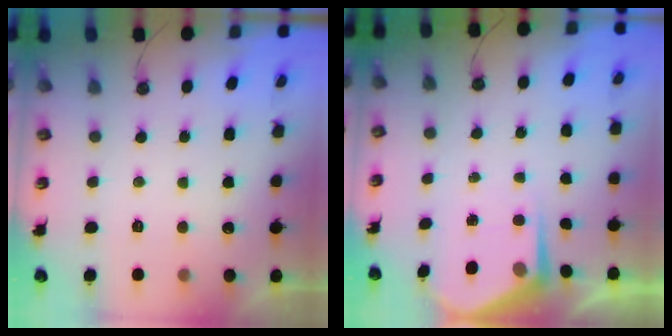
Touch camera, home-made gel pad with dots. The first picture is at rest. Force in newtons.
{"total": 5.8, "press": 5.8, "slide": 0.2}